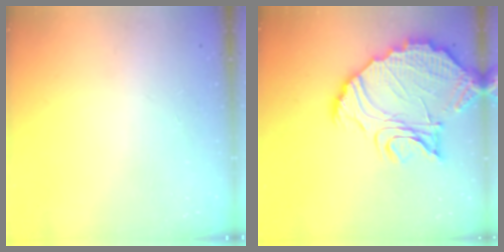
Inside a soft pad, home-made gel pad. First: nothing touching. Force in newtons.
{"total": 21.1, "press": 21.1, "slide": 1.6}